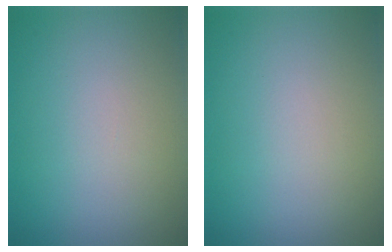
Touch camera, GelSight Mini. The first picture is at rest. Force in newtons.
{"total": 0.0}